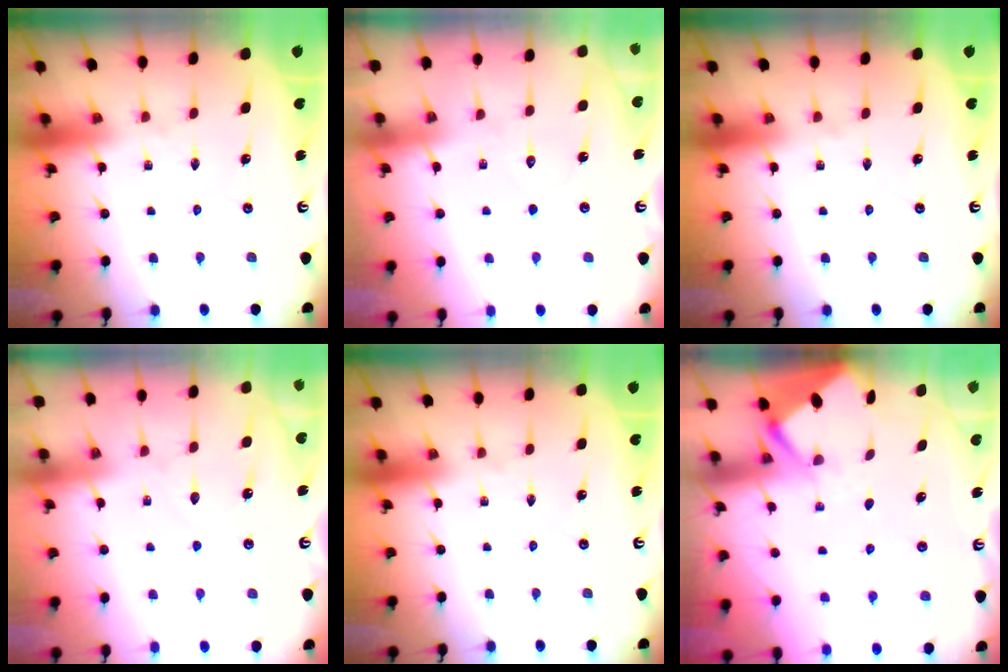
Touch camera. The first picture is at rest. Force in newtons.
{"total": 5.0, "press": 5.0, "slide": 0.5}
{"total": 0.0}
{"total": 5.3, "press": 5.2, "slide": 0.6}
{"total": 0.0}
{"total": 2.7, "press": 2.7, "slide": 0.4}